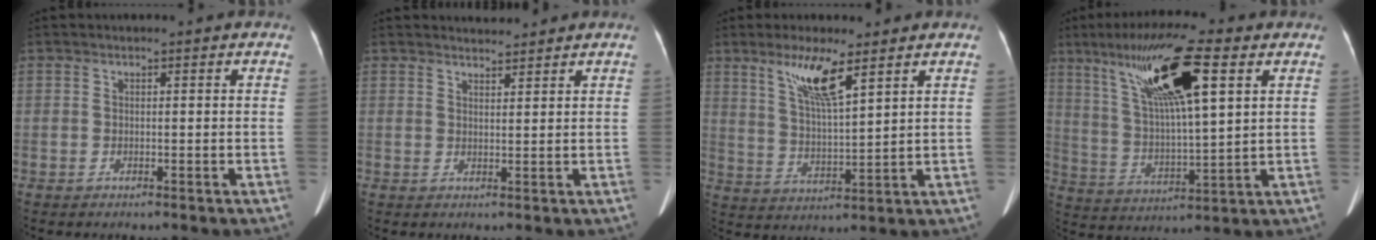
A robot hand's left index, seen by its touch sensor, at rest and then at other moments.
{"total": 2.3, "force": [2.3, 0.3, 0.1], "torque": [-0.005, 0.003, 0.039]}
{"total": 7.8, "force": [4.8, 0.7, 6.2], "torque": [-0.124, -0.005, 0.095]}
{"total": 16.9, "force": [7.9, 2.2, 14.8], "torque": [-0.279, 0.021, 0.141]}